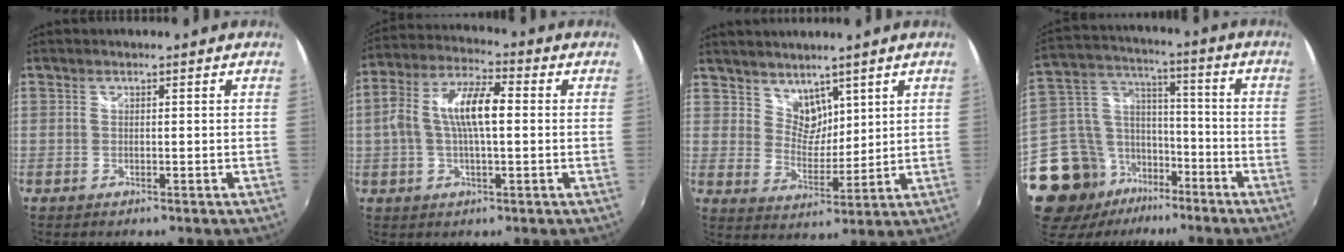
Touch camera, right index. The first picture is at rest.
{"total": 10.8, "force": [0.5, 3.8, 10.1], "torque": [-0.202, 0.021, 0.008]}
{"total": 6.1, "force": [4.6, 3.7, 1.4], "torque": [-0.011, 0.000, 0.088]}
{"total": 18.9, "force": [-12.3, 11.1, 9.0], "torque": [-0.220, 0.021, -0.211]}